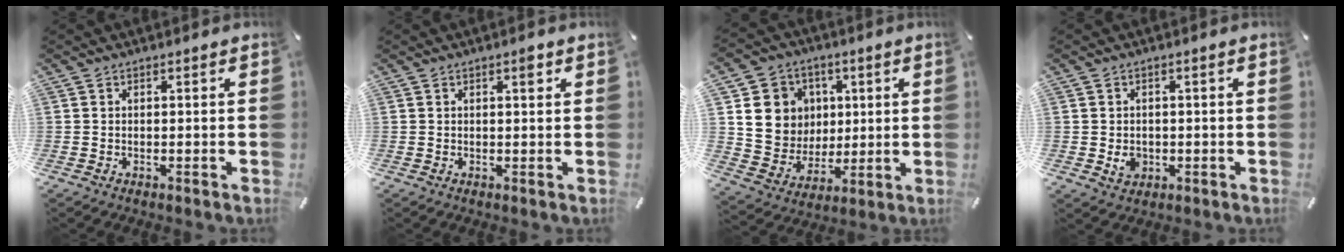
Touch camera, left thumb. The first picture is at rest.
{"total": 1.9, "force": [0.8, 0.6, 1.6], "torque": [-0.017, -0.003, 0.009]}
{"total": 13.2, "force": [3.3, 12.3, 3.3], "torque": [-0.055, -0.015, 0.072]}
{"total": 3.4, "force": [-0.5, 3.0, 1.5], "torque": [-0.009, -0.001, -0.010]}